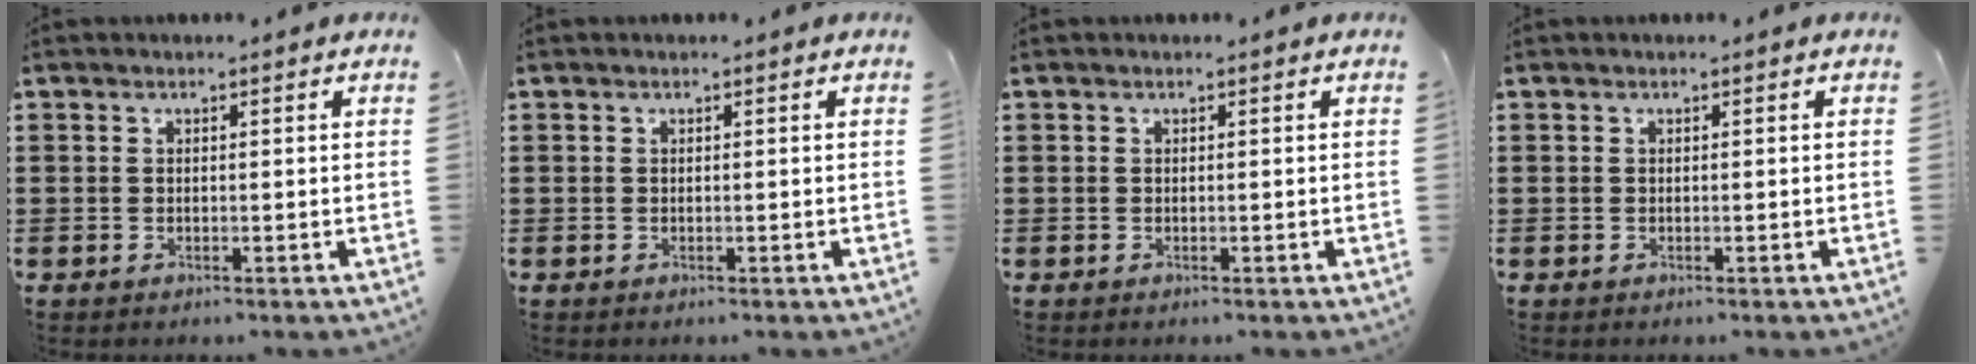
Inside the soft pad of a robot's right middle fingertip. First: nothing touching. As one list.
[{"total": 0.0}, {"total": 0.0}, {"total": 0.0}]